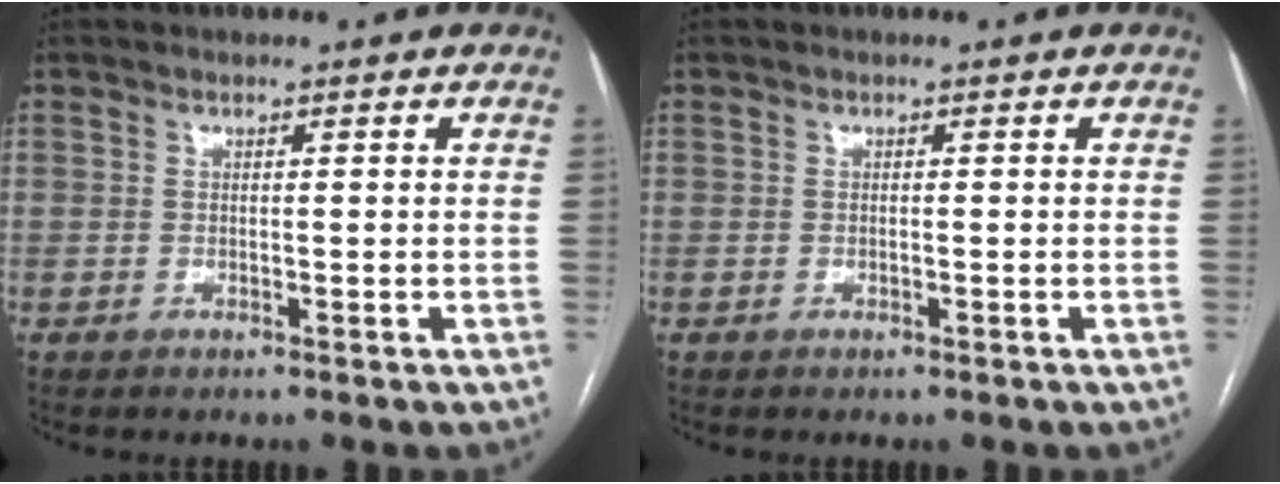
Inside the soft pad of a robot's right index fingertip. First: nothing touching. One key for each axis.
{"total": 0.0}